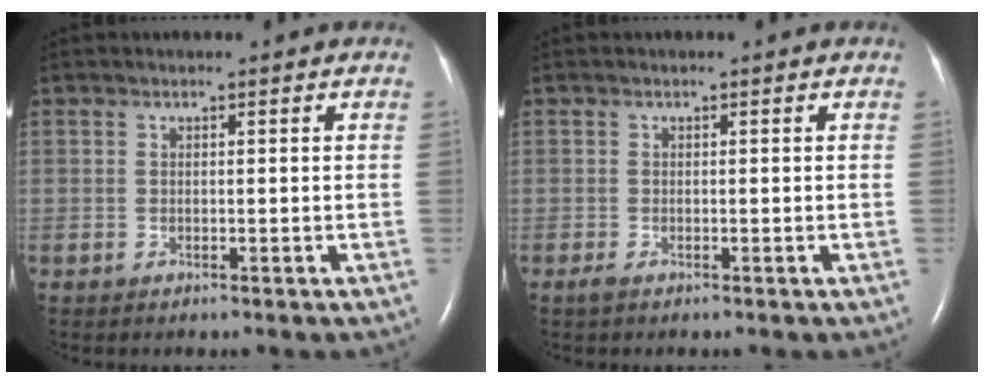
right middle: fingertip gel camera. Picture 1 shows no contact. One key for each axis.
{"total": 0.8, "fx": -0.6, "fy": 0.2, "fz": 0.6, "tx": -0.019, "ty": -0.004, "tz": -0.009}